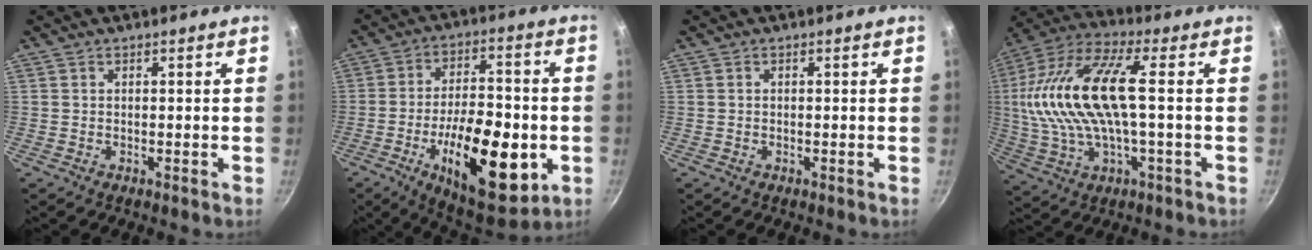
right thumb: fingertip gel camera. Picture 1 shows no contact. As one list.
[{"total": 22.0, "force": [-5.9, 9.9, 18.7], "torque": [-0.262, 0.016, -0.086]}, {"total": 0.0}, {"total": 19.7, "force": [1.2, 7.2, 18.3], "torque": [-0.374, 0.021, 0.017]}]